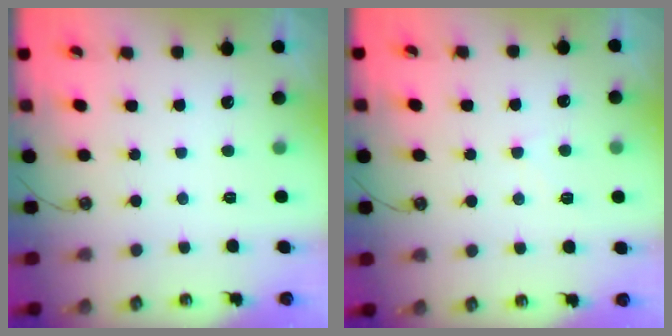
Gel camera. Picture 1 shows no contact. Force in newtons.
{"total": 2.6, "press": 2.6, "slide": 0.4}